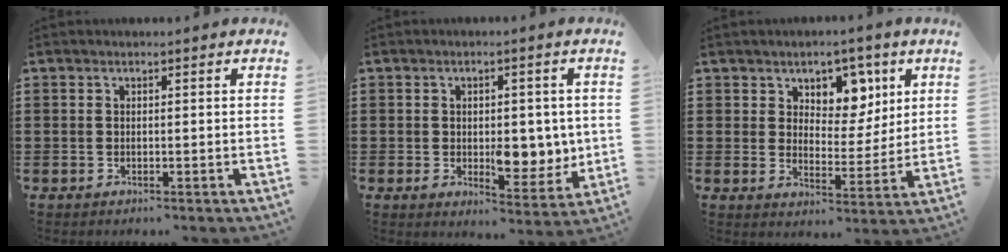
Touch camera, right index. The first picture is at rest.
{"total": 7.4, "force": [0.1, 4.5, 5.9], "torque": [-0.072, -0.001, -0.002]}
{"total": 6.0, "force": [3.7, 4.3, 1.9], "torque": [-0.048, -0.007, 0.061]}